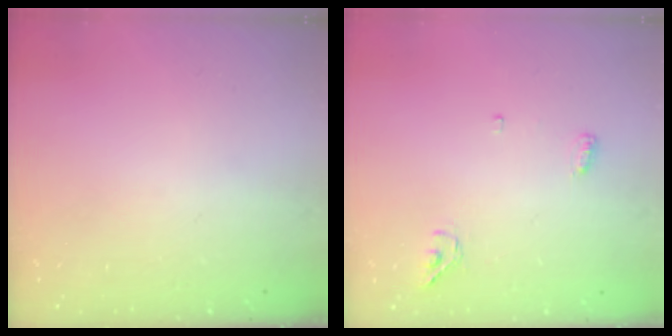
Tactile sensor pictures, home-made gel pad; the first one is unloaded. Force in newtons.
{"total": 4.4, "press": 4.3, "slide": 0.9}